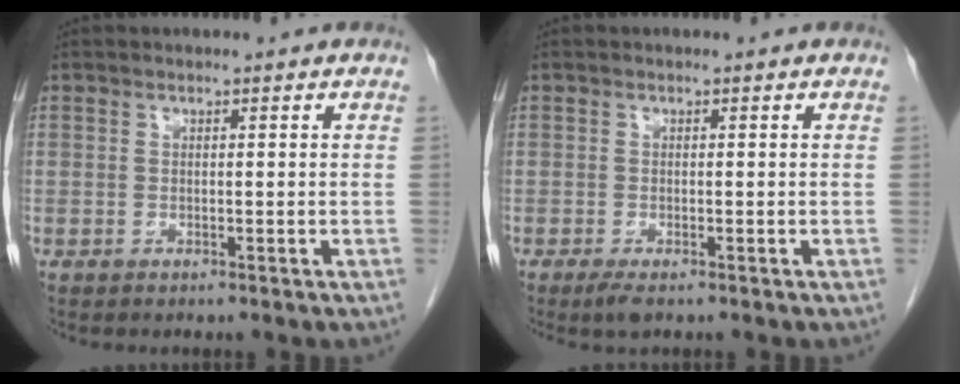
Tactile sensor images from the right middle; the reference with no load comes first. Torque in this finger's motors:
{"motor_torque": [0.57, -0.20, 0.08, 0.04]}